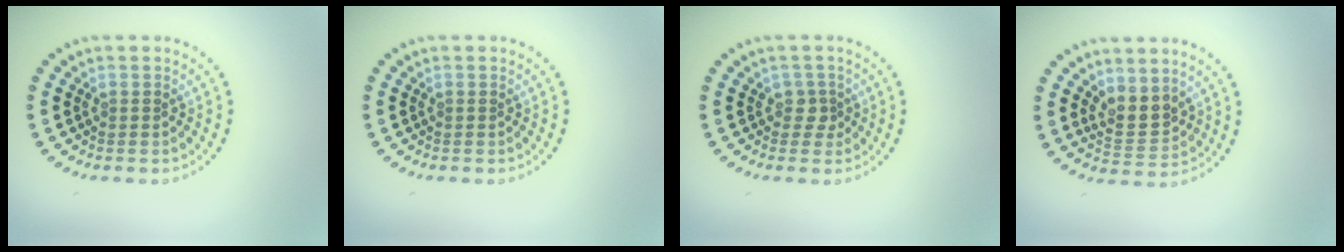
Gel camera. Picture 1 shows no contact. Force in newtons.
{"total": 0.0}
{"total": 1.3, "press": 1.0, "slide": 0.8}
{"total": 2.8, "press": 2.5, "slide": 1.3}